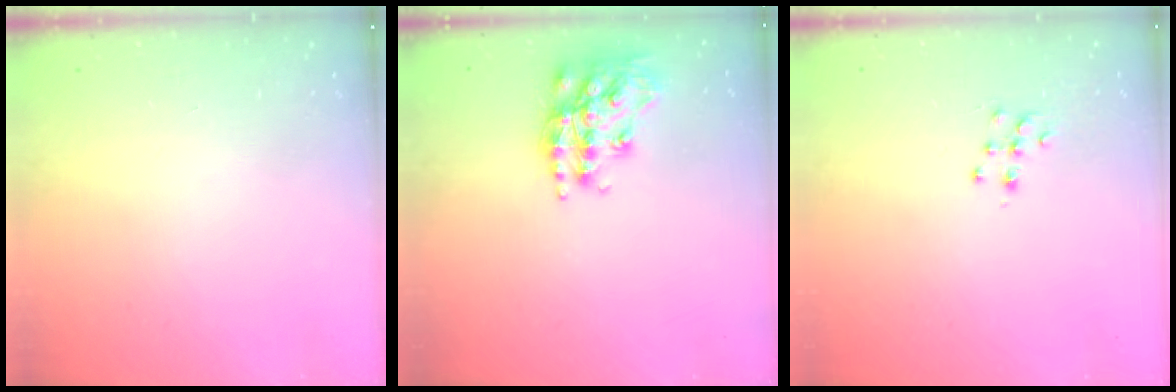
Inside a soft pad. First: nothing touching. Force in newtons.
{"total": 17.2, "press": 17.2, "slide": 1.2}
{"total": 7.2, "press": 7.2, "slide": 0.5}